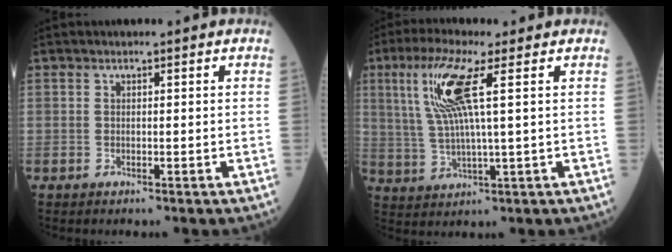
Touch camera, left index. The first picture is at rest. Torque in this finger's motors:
{"motor_torque": [1.46, -0.68, 0.71, 0.10]}